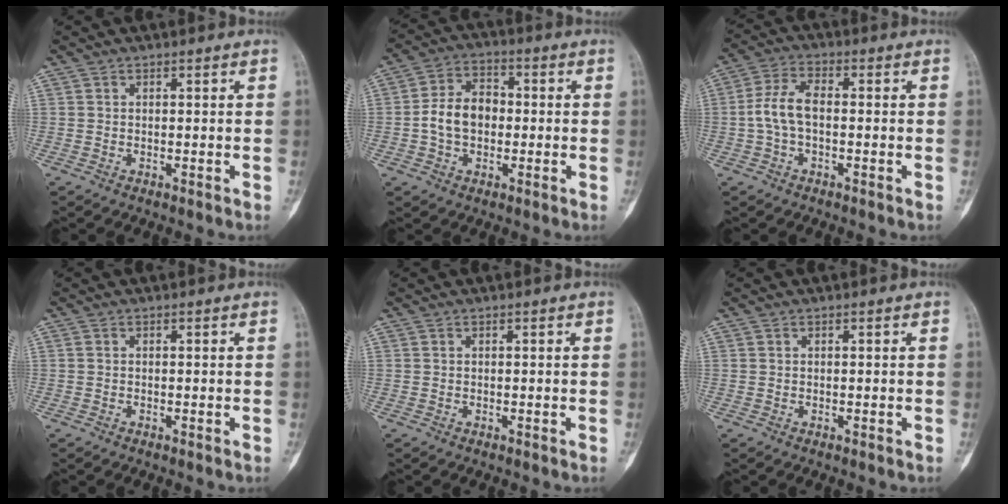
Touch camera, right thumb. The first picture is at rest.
{"total": 8.7, "force": [-0.8, 6.3, 6.0], "torque": [-0.096, 0.026, -0.022]}
{"total": 6.6, "force": [-0.7, 3.4, 5.6], "torque": [-0.121, 0.022, -0.019]}
{"total": 0.0}
{"total": 0.0}
{"total": 0.0}